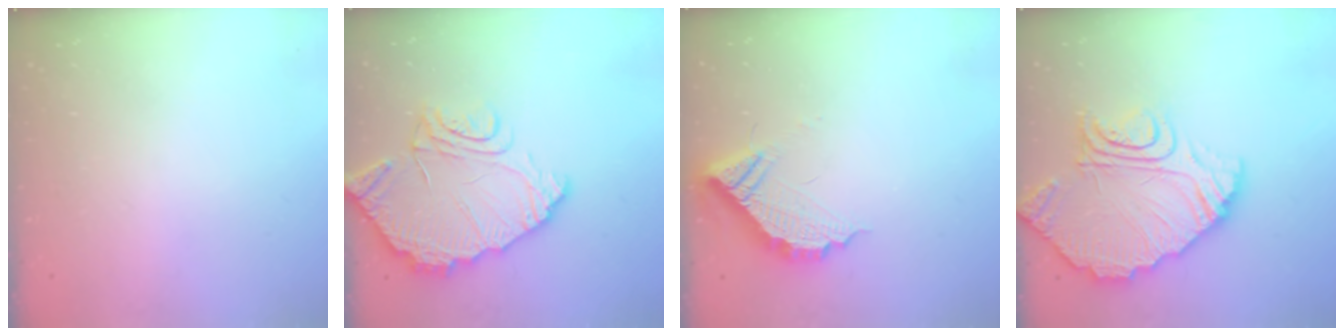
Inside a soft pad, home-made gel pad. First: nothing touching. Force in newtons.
{"total": 15.3, "press": 15.3, "slide": 1.4}
{"total": 10.5, "press": 10.5, "slide": 0.7}
{"total": 18.7, "press": 18.5, "slide": 2.1}